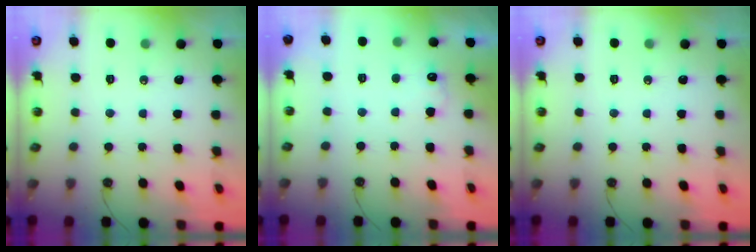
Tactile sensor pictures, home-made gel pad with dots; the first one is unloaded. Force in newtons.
{"total": 5.7, "press": 5.6, "slide": 1.2}
{"total": 0.0}